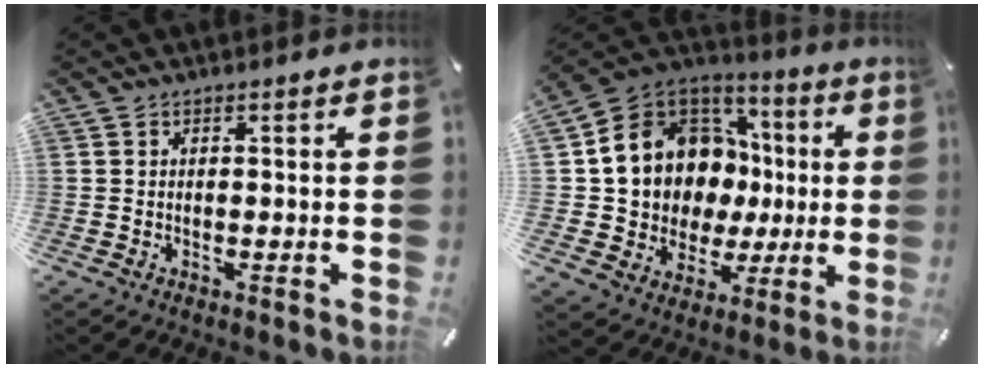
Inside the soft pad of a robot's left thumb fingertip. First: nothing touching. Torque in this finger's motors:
{"motor_torque": [2.04, 2.80, 1.70, -0.49, 0.31]}